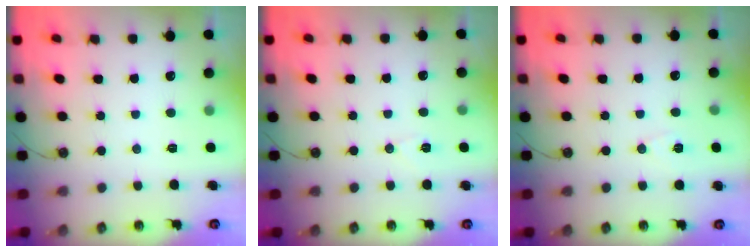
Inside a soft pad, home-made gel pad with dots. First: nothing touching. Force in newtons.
{"total": 5.5, "press": 5.2, "slide": 1.8}
{"total": 6.5, "press": 5.8, "slide": 3.0}